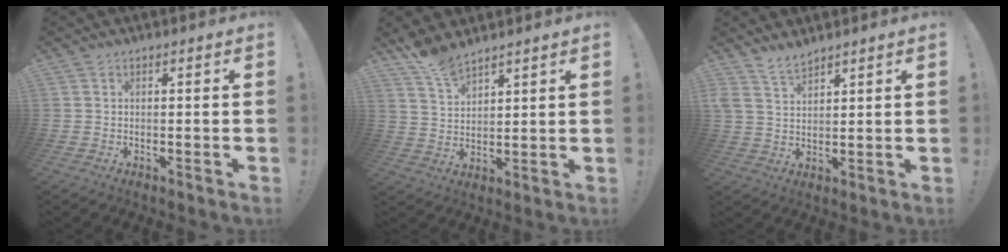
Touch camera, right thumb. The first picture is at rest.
{"total": 7.4, "force": [6.5, 2.3, 2.5], "torque": [-0.044, -0.043, 0.122]}
{"total": 5.3, "force": [4.7, 1.7, 1.7], "torque": [-0.038, -0.023, 0.091]}